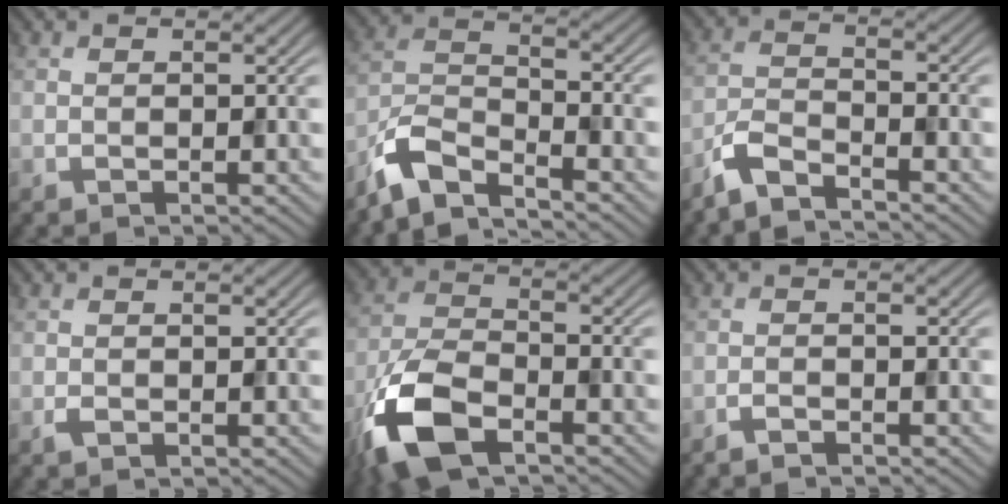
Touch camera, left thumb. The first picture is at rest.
{"total": 6.9, "force": [-5.7, 1.7, 3.4], "torque": [-0.076, -0.003, -0.130]}
{"total": 4.5, "force": [-3.9, 0.9, 2.2], "torque": [-0.050, -0.004, -0.091]}
{"total": 0.8, "force": [-0.3, 0.4, 0.5], "torque": [-0.012, -0.002, -0.006]}
{"total": 10.5, "force": [-6.1, 4.7, 7.2], "torque": [-0.162, -0.015, -0.136]}
{"total": 1.2, "force": [-1.0, 0.1, 0.6], "torque": [-0.012, 0.001, -0.023]}